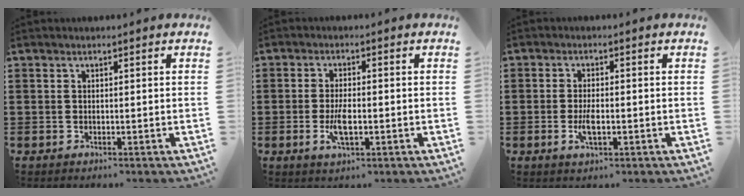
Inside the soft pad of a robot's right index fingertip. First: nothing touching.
{"total": 4.3, "force": [-1.0, 1.4, 3.9], "torque": [-0.082, -0.004, -0.019]}
{"total": 3.4, "force": [-0.8, 1.1, 3.1], "torque": [-0.063, -0.005, -0.014]}